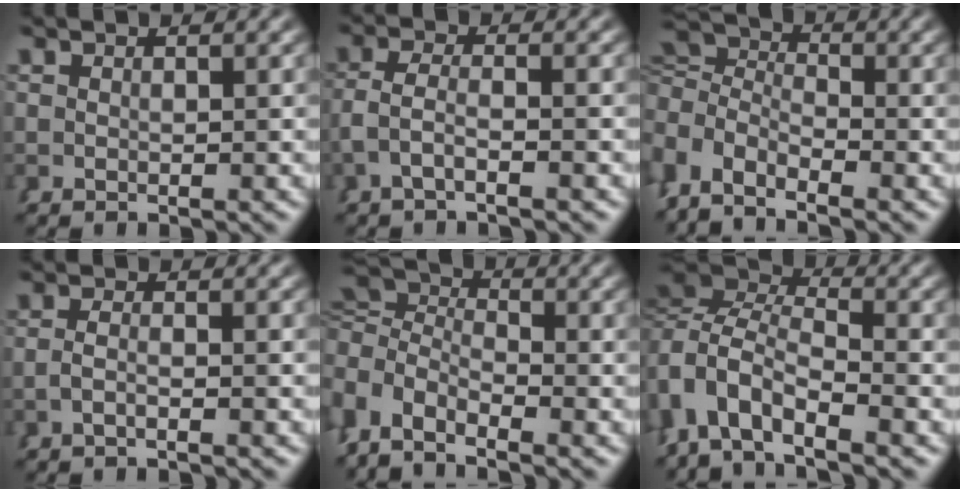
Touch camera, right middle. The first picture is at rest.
{"total": 2.5, "force": [-1.2, 0.7, 2.0], "torque": [-0.057, -0.011, -0.017]}
{"total": 6.0, "force": [0.7, 5.0, 3.2], "torque": [-0.079, -0.010, 0.004]}
{"total": 1.6, "force": [-1.1, -0.7, 0.9], "torque": [-0.027, -0.004, -0.019]}
{"total": 6.8, "force": [0.7, 5.7, 3.6], "torque": [-0.088, -0.009, 0.003]}
{"total": 7.2, "force": [0.2, 5.4, 4.7], "torque": [-0.114, -0.012, -0.008]}